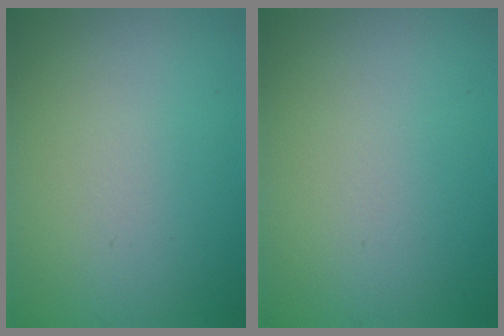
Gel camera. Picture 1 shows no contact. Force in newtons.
{"total": 0.0}